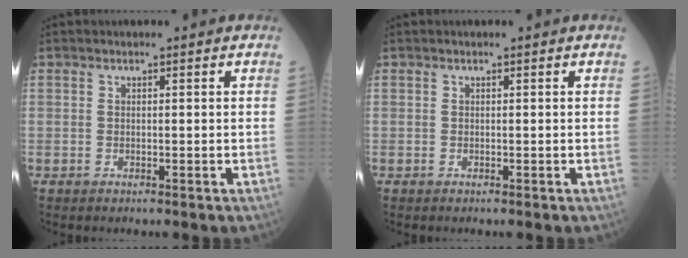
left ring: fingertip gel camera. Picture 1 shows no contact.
{"total": 0.0}